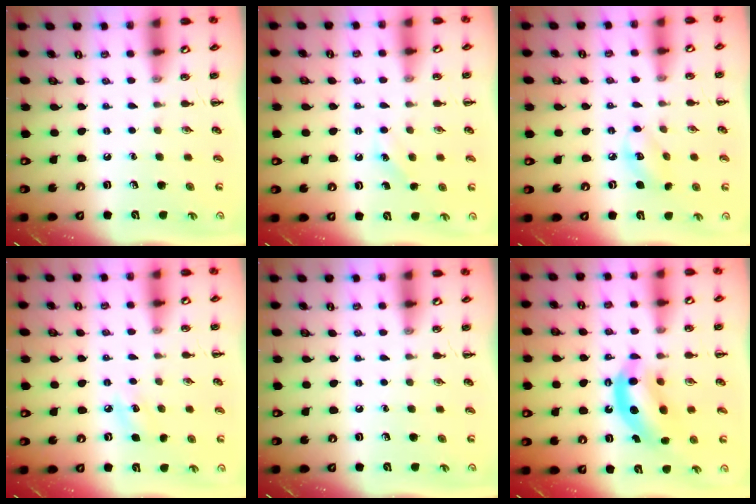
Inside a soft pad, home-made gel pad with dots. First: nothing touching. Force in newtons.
{"total": 4.1, "press": 4.0, "slide": 1.1}
{"total": 5.5, "press": 5.5, "slide": 0.4}
{"total": 6.3, "press": 6.0, "slide": 2.0}
{"total": 0.0}
{"total": 9.6, "press": 9.3, "slide": 2.3}